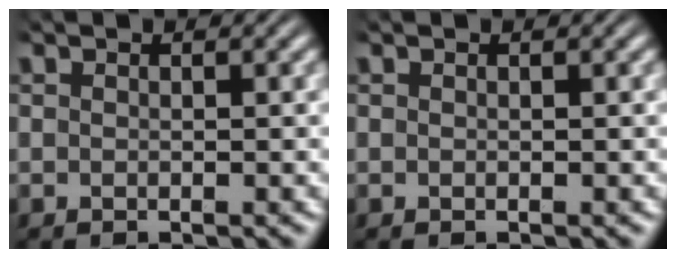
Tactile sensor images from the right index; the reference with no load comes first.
{"total": 0.0}